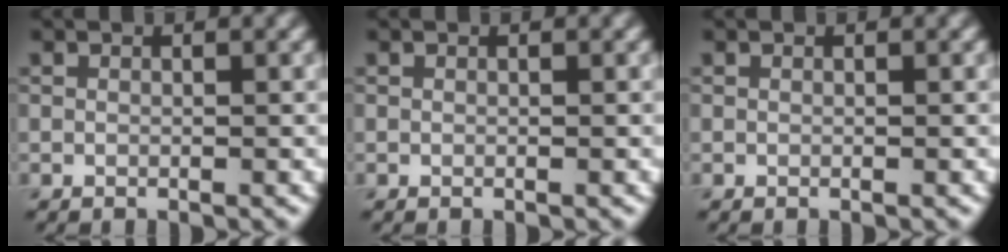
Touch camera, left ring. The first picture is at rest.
{"total": 0.0}
{"total": 0.0}